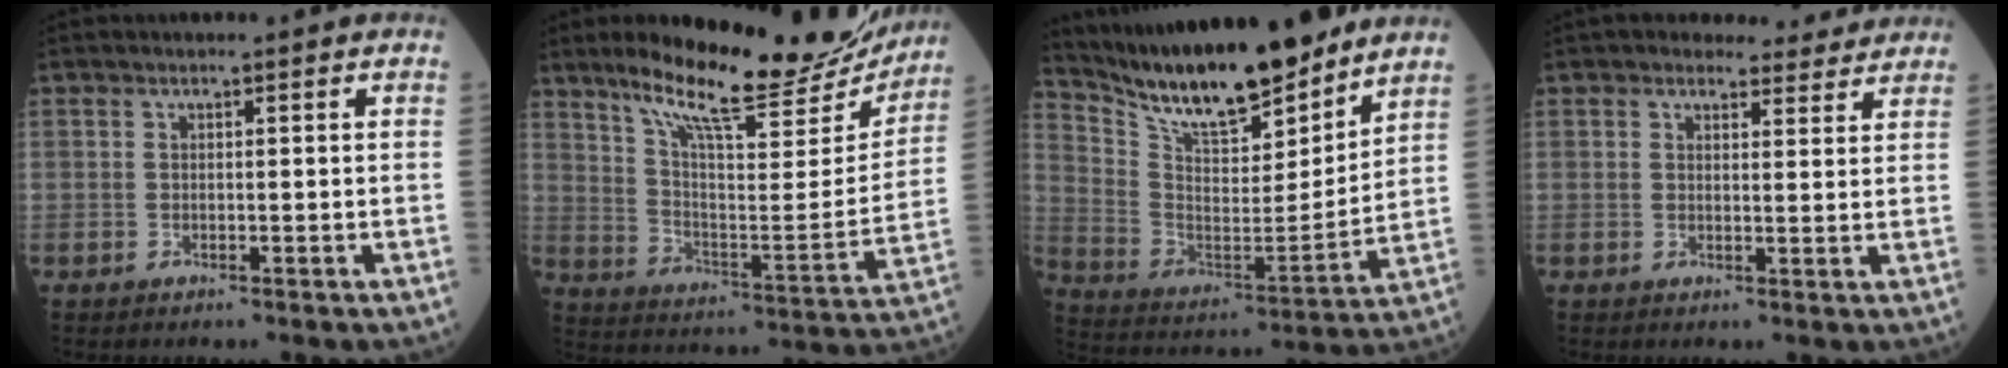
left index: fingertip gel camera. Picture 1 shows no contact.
{"total": 22.8, "force": [19.3, 4.3, 11.5], "torque": [-0.175, -0.027, 0.277]}
{"total": 19.8, "force": [16.9, 3.5, 9.8], "torque": [-0.175, -0.015, 0.294]}
{"total": 5.5, "force": [5.1, 1.9, 0.6], "torque": [0.002, 0.007, 0.051]}